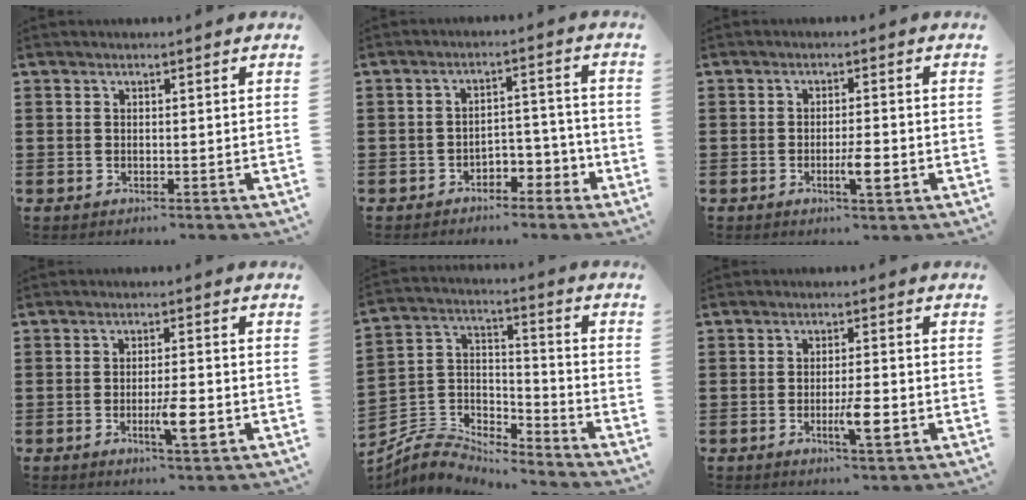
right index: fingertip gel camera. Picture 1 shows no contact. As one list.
[{"total": 3.8, "force": [-2.9, 1.9, 1.5], "torque": [-0.028, 0.011, -0.057]}, {"total": 4.2, "force": [-1.6, 0.9, 3.8], "torque": [-0.068, 0.000, -0.028]}, {"total": 5.8, "force": [-2.0, 1.1, 5.3], "torque": [-0.098, -0.007, -0.036]}, {"total": 5.6, "force": [-5.4, 1.4, 0.1], "torque": [-0.024, -0.005, -0.115]}, {"total": 5.3, "force": [-1.9, 1.0, 4.8], "torque": [-0.083, -0.003, -0.032]}]